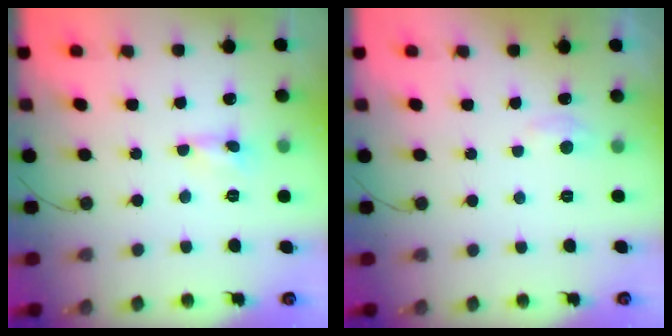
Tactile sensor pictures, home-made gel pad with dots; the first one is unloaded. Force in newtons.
{"total": 2.9, "press": 2.9, "slide": 0.4}